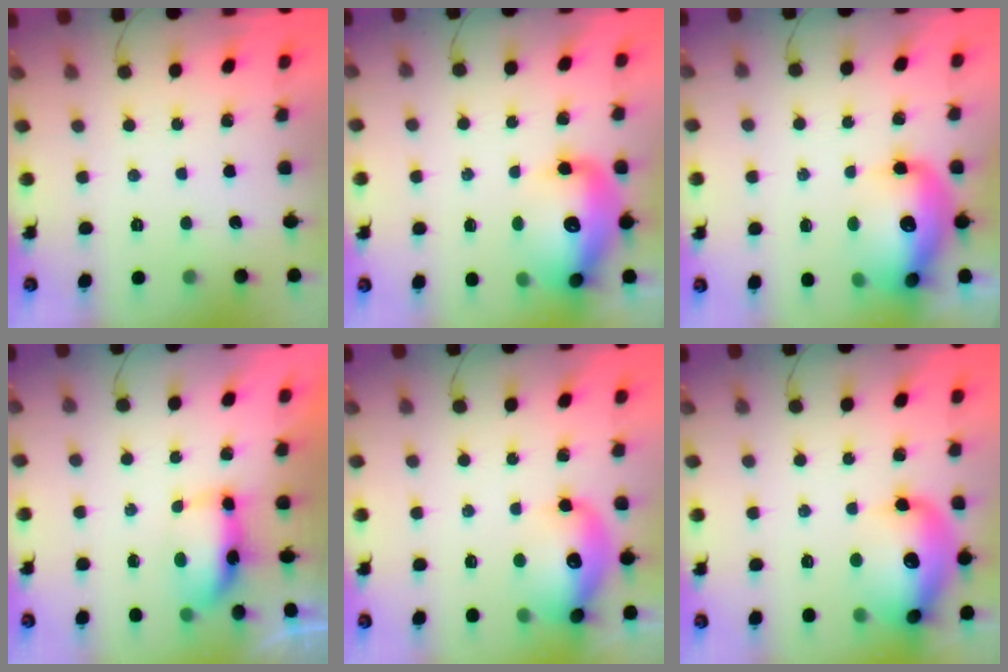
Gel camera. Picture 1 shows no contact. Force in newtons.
{"total": 16.4, "press": 15.9, "slide": 4.2}
{"total": 16.7, "press": 16.2, "slide": 3.7}
{"total": 8.1, "press": 7.5, "slide": 3.2}
{"total": 14.2, "press": 13.8, "slide": 3.2}
{"total": 15.3, "press": 15.2, "slide": 2.1}